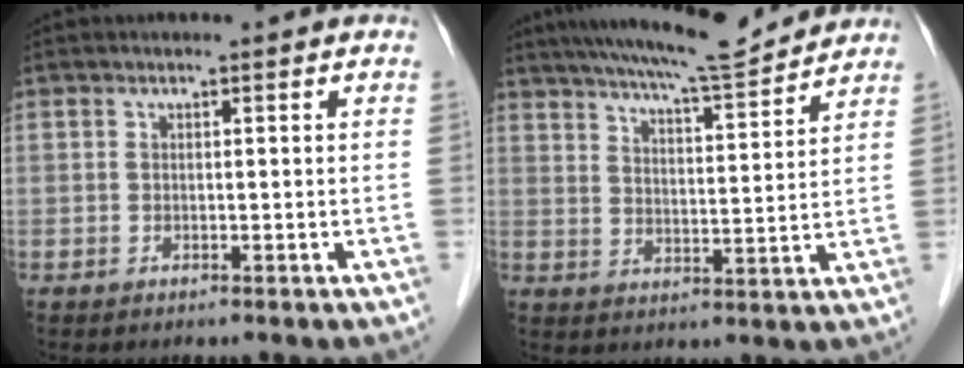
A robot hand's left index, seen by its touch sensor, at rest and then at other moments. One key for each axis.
{"total": 12.7, "fx": 11.7, "fy": 0.6, "fz": 4.9, "tx": -0.083, "ty": 0.002, "tz": 0.173}